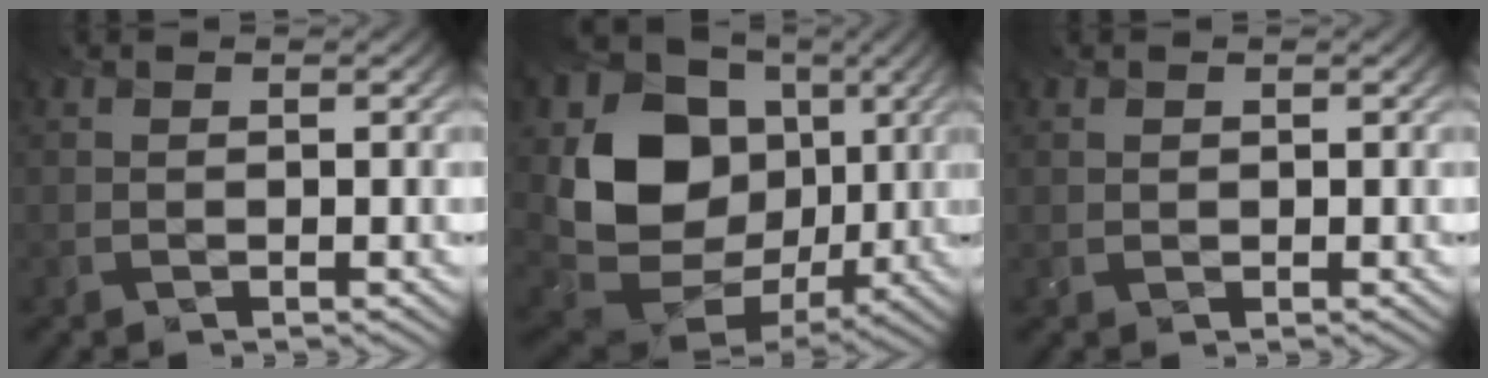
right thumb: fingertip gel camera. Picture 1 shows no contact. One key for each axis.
{"total": 16.1, "fx": 1.6, "fy": 13.1, "fz": 9.2, "tx": -0.211, "ty": -0.023, "tz": 0.037}
{"total": 0.6, "fx": 0.3, "fy": 0.5, "fz": 0.1, "tx": -0.005, "ty": -0.003, "tz": 0.008}